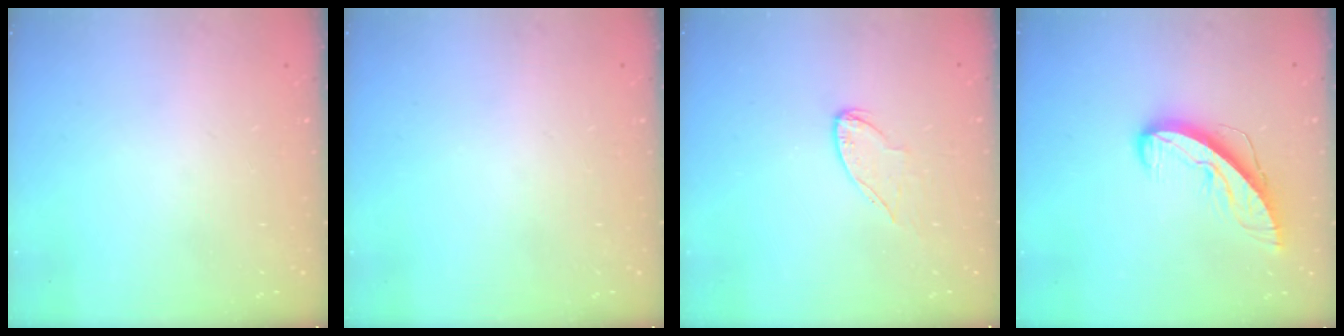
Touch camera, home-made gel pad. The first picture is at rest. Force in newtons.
{"total": 0.0}
{"total": 6.4, "press": 6.3, "slide": 0.6}
{"total": 9.1, "press": 9.1, "slide": 0.6}